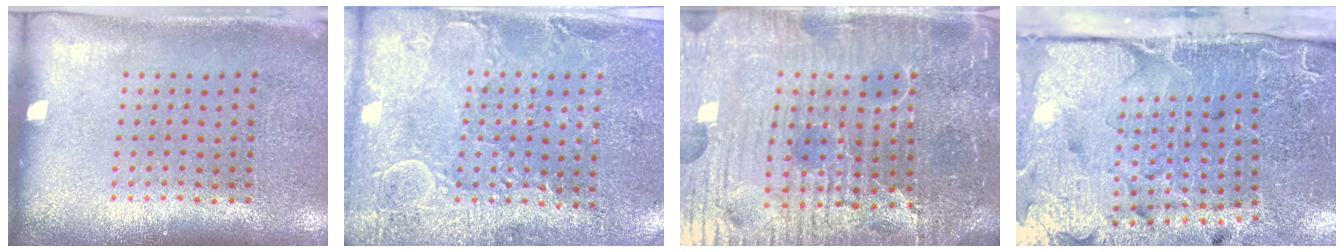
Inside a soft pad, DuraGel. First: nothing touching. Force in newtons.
{"total": 2.8, "press": 2.7, "slide": 0.8}
{"total": 6.8, "press": 6.2, "slide": 2.8}
{"total": 5.0, "press": 3.9, "slide": 3.1}